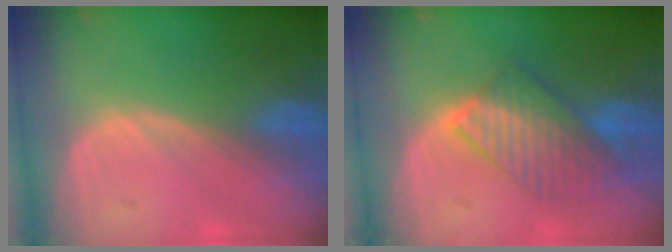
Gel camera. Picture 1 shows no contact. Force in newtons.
{"total": 7.7, "press": 7.2, "slide": 2.8}